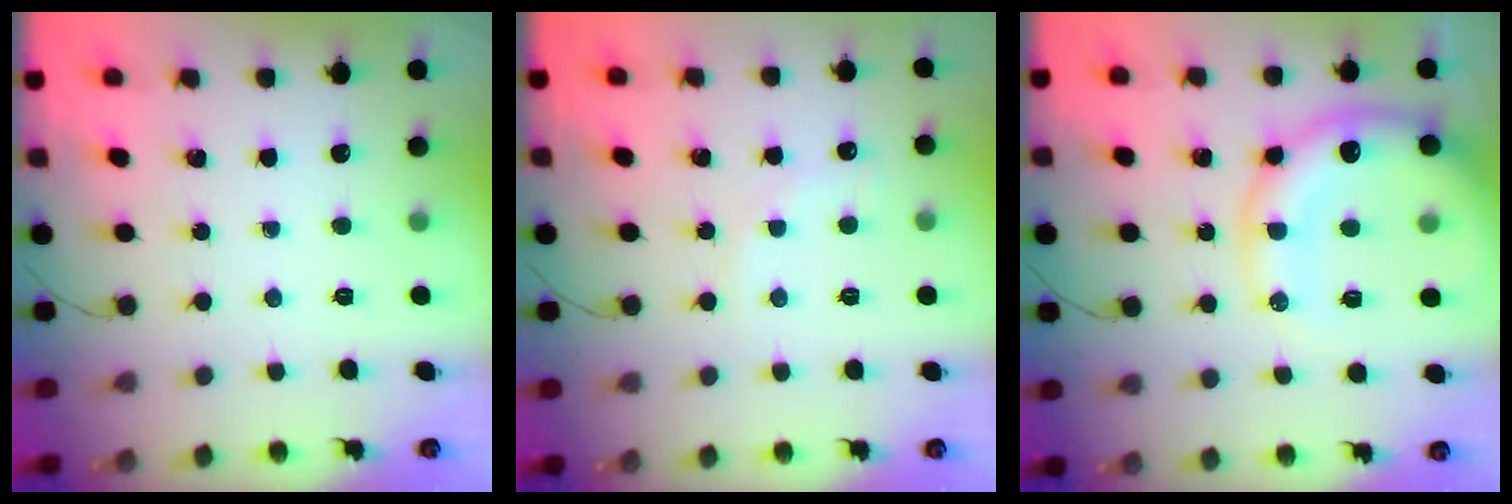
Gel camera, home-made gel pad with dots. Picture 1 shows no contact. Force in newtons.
{"total": 4.2, "press": 3.9, "slide": 1.3}
{"total": 17.4, "press": 17.0, "slide": 3.9}